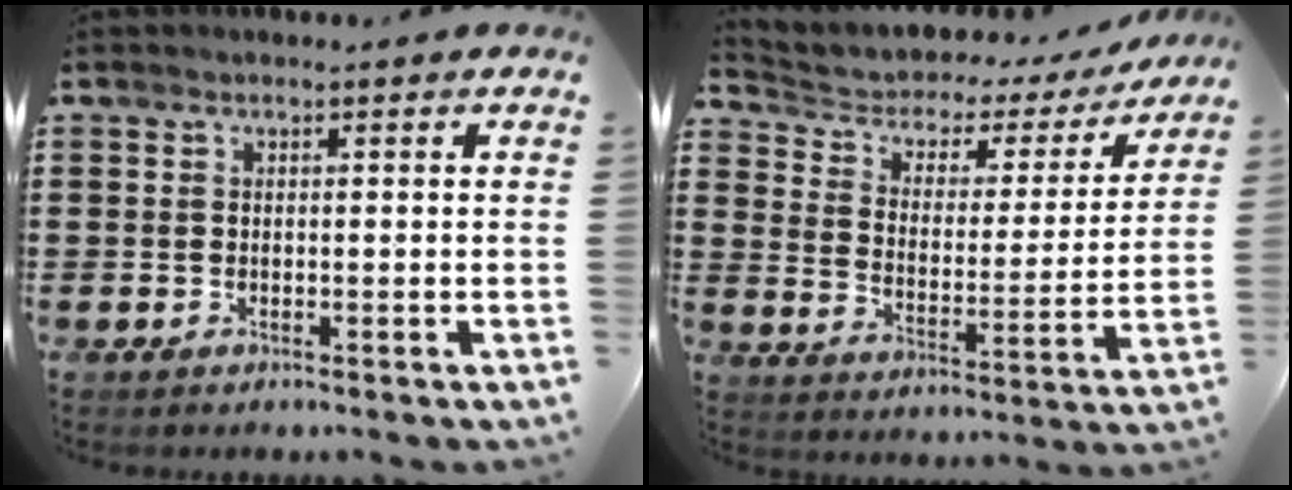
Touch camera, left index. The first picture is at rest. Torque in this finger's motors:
{"motor_torque": [1.38, -0.76, 0.48, 0.06]}